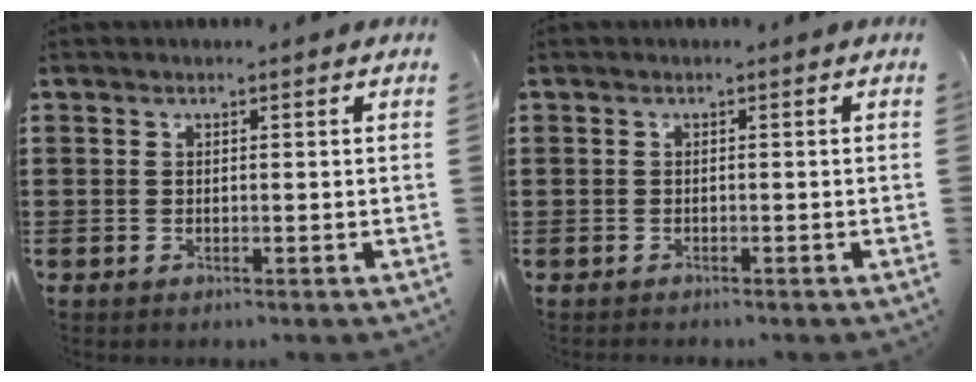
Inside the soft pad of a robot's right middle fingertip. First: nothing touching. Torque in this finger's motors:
{"motor_torque": [-1.23, 0.91, -1.05, -0.21]}